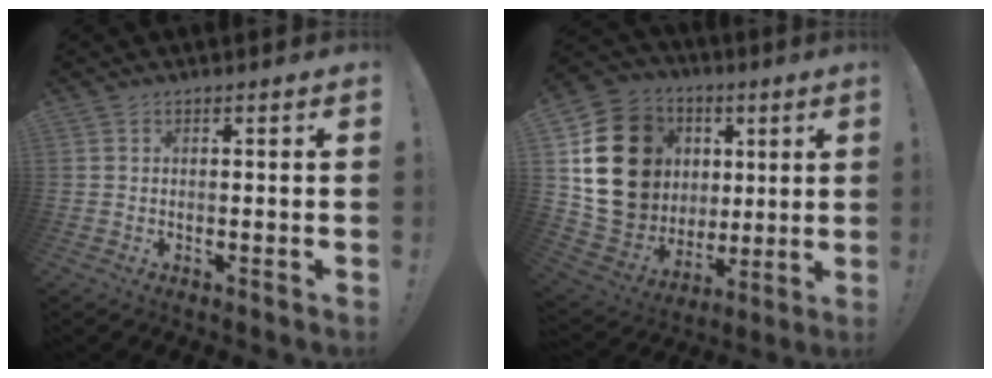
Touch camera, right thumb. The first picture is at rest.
{"total": 23.3, "force": [5.5, 19.7, 11.2], "torque": [-0.182, -0.012, 0.147]}